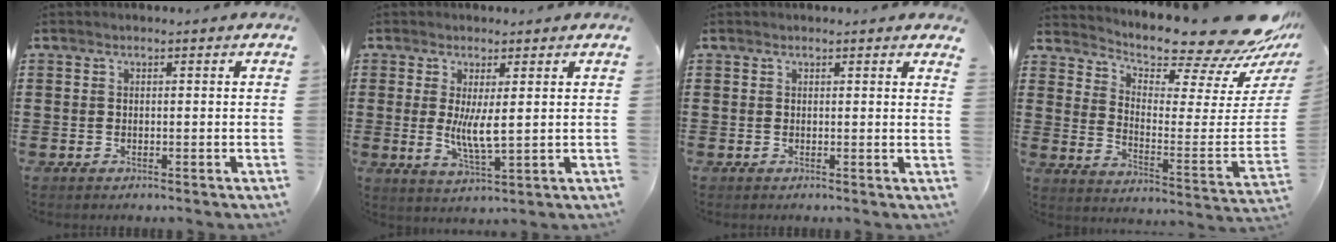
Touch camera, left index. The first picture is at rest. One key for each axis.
{"total": 5.4, "fx": 0.9, "fy": 1.2, "fz": 5.2, "tx": -0.091, "ty": -0.008, "tz": 0.015}
{"total": 0.7, "fx": 0.7, "fy": -0.1, "fz": 0.3, "tx": -0.007, "ty": -0.001, "tz": 0.012}
{"total": 10.5, "fx": 9.2, "fy": 1.6, "fz": 4.8, "tx": -0.094, "ty": -0.088, "tz": 0.151}